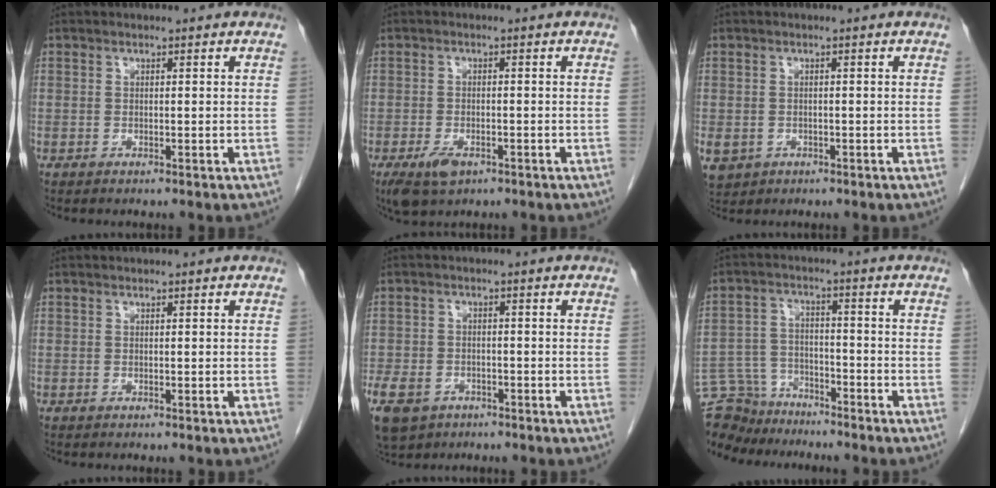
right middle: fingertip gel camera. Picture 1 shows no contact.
{"total": 4.5, "force": [-2.6, 2.2, 3.0], "torque": [-0.062, -0.006, -0.038]}
{"total": 6.5, "force": [-2.7, 5.5, 2.1], "torque": [-0.062, -0.003, -0.034]}
{"total": 0.0}
{"total": 14.0, "force": [-7.3, 10.6, 5.7], "torque": [-0.177, -0.009, -0.105]}
{"total": 10.7, "force": [-9.8, 4.3, 0.7], "torque": [-0.028, 0.023, -0.172]}